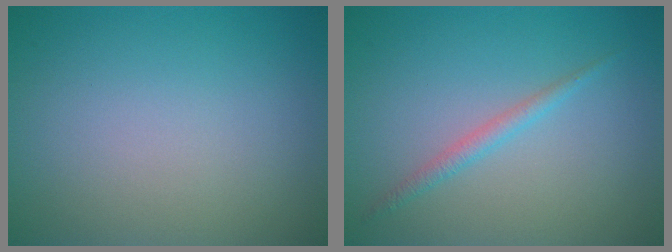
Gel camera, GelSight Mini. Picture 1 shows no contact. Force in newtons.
{"total": 1.4, "press": 1.4, "slide": 0.1}